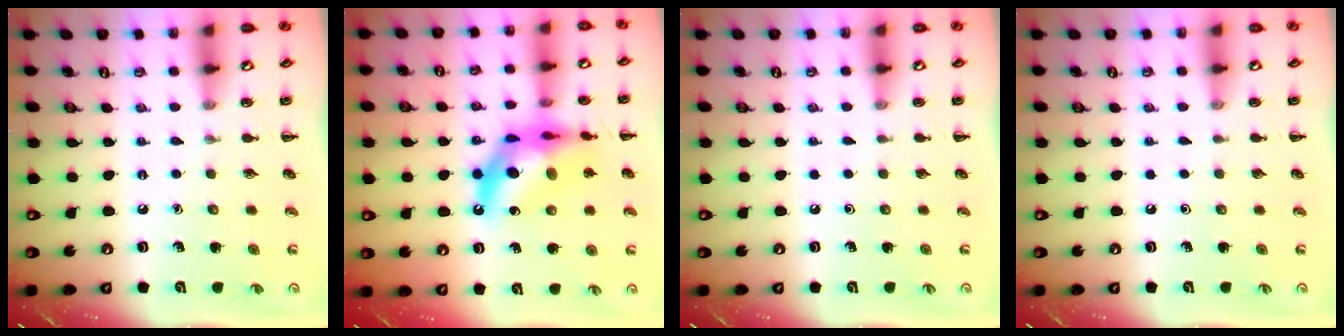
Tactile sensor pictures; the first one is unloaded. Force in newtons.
{"total": 16.1, "press": 15.6, "slide": 4.1}
{"total": 0.0}
{"total": 0.0}